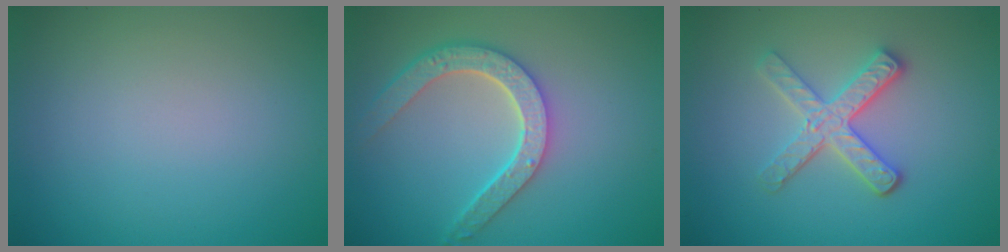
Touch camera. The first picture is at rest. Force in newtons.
{"total": 5.0, "press": 4.1, "slide": 3.0}
{"total": 3.5, "press": 3.0, "slide": 1.8}